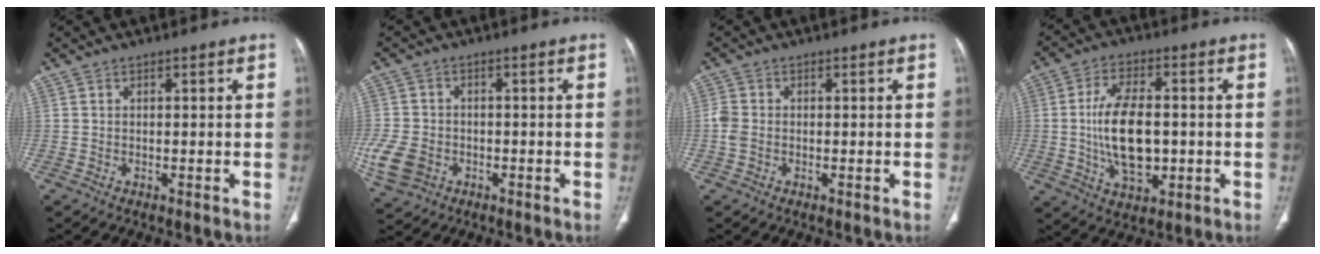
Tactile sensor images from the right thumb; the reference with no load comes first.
{"total": 8.3, "force": [-2.7, 6.5, 4.4], "torque": [-0.100, 0.010, -0.043]}
{"total": 2.6, "force": [-0.5, 2.0, 1.7], "torque": [-0.045, 0.003, -0.012]}
{"total": 13.4, "force": [-0.7, 7.2, 11.2], "torque": [-0.196, 0.001, -0.005]}